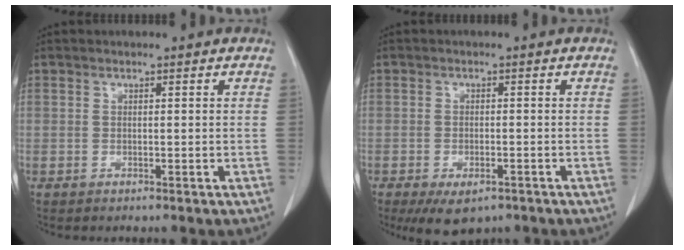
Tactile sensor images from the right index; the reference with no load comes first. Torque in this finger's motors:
{"motor_torque": [0.62, -0.49, 0.14, 0.05]}